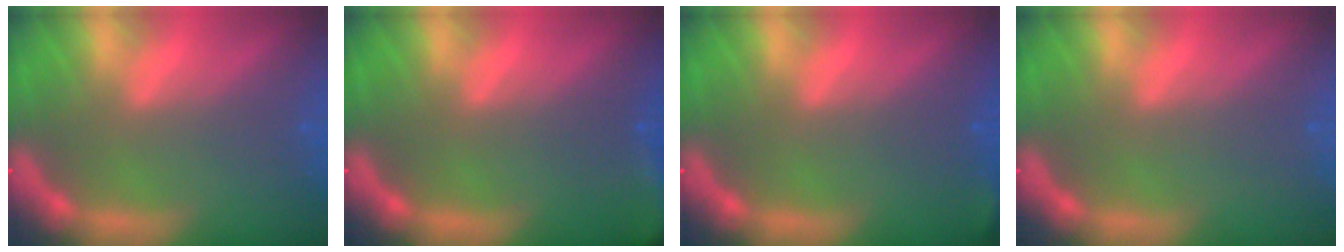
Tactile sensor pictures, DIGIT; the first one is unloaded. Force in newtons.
{"total": 6.4}
{"total": 1.4}
{"total": 0.0}